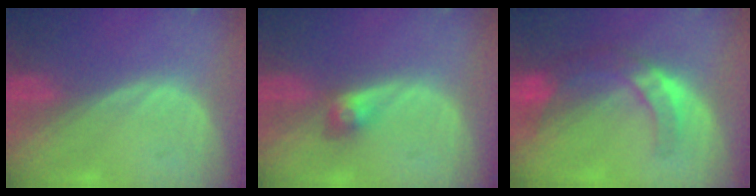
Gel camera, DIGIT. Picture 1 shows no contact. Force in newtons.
{"total": 3.0, "press": 2.6, "slide": 1.5}
{"total": 7.3, "press": 6.4, "slide": 3.5}